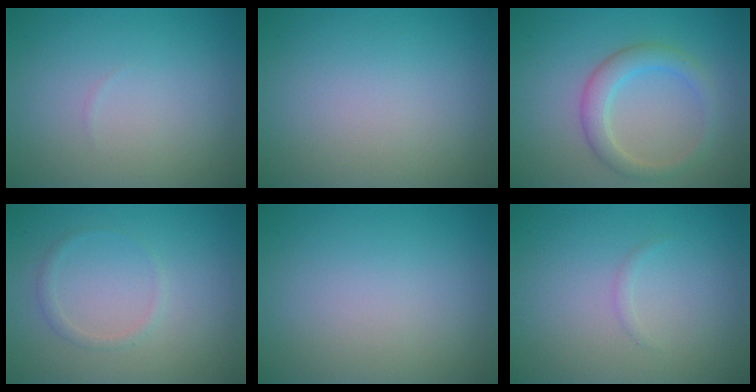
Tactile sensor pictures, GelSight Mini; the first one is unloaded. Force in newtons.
{"total": 0.0}
{"total": 2.9, "press": 2.9, "slide": 0.2}
{"total": 1.0, "press": 1.0, "slide": 0.1}
{"total": 0.0}
{"total": 0.5, "press": 0.5, "slide": 0.0}